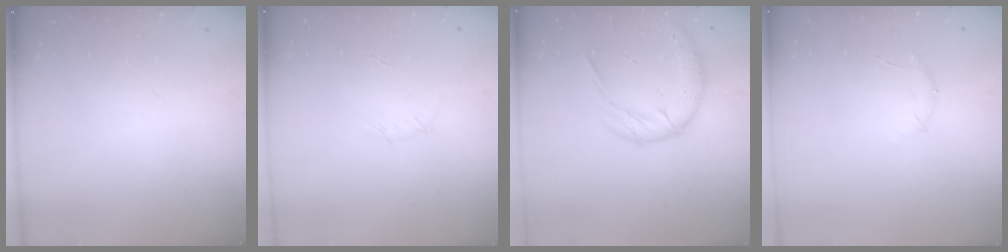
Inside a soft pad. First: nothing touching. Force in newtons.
{"total": 3.5, "press": 3.4, "slide": 0.8}
{"total": 14.7, "press": 14.5, "slide": 2.0}
{"total": 6.9, "press": 6.7, "slide": 1.8}